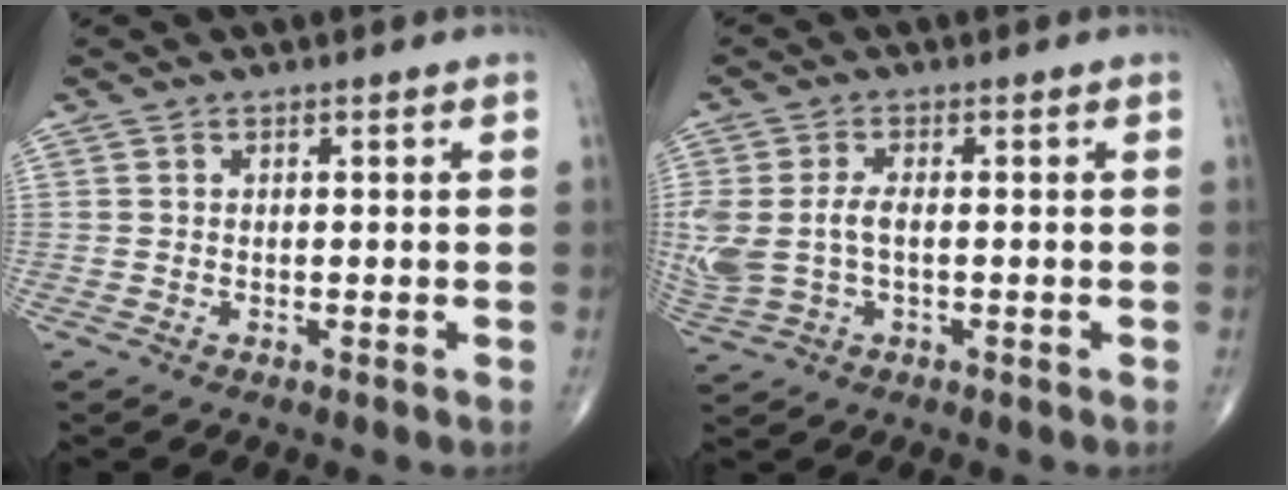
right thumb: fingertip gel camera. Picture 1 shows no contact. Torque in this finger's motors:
{"motor_torque": [0.20, 0.12, 0.57, 0.35, -0.01]}